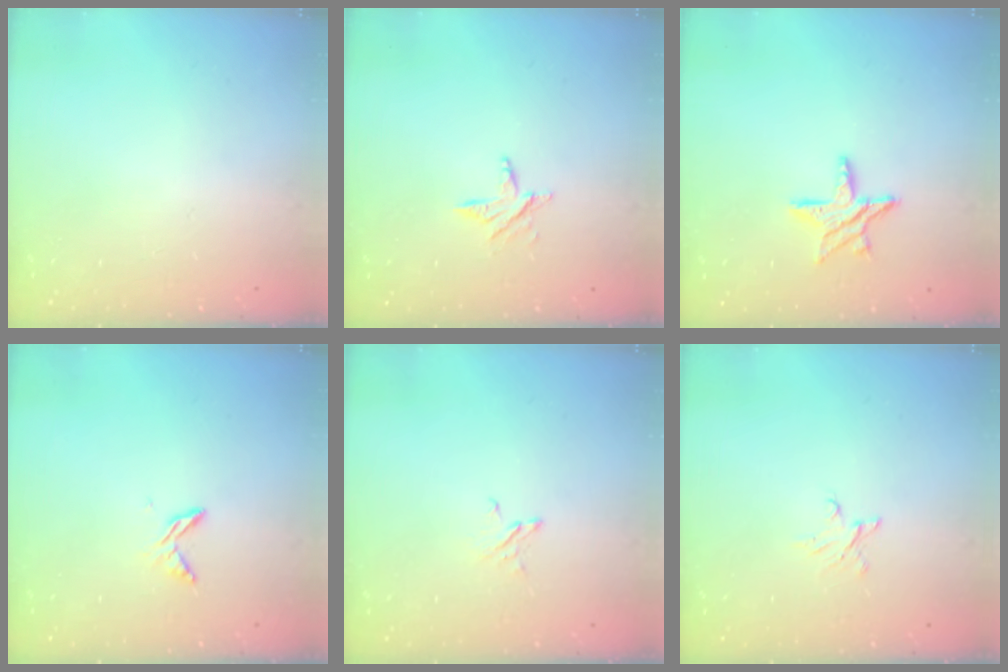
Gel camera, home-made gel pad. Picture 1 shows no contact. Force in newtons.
{"total": 3.5, "press": 3.5, "slide": 0.4}
{"total": 8.7, "press": 8.7, "slide": 0.6}
{"total": 6.0, "press": 6.0, "slide": 0.7}
{"total": 2.7, "press": 2.7, "slide": 0.3}
{"total": 3.5, "press": 3.4, "slide": 0.4}